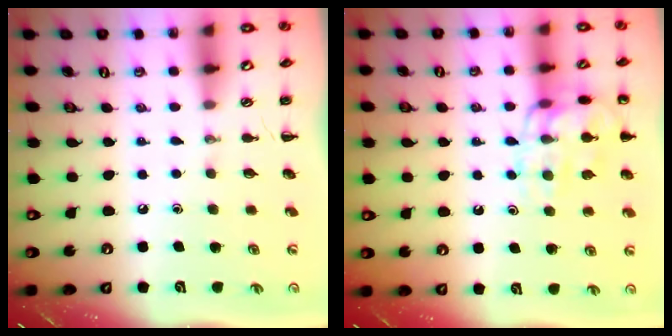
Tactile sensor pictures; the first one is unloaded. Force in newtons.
{"total": 14.0, "press": 14.0, "slide": 1.2}